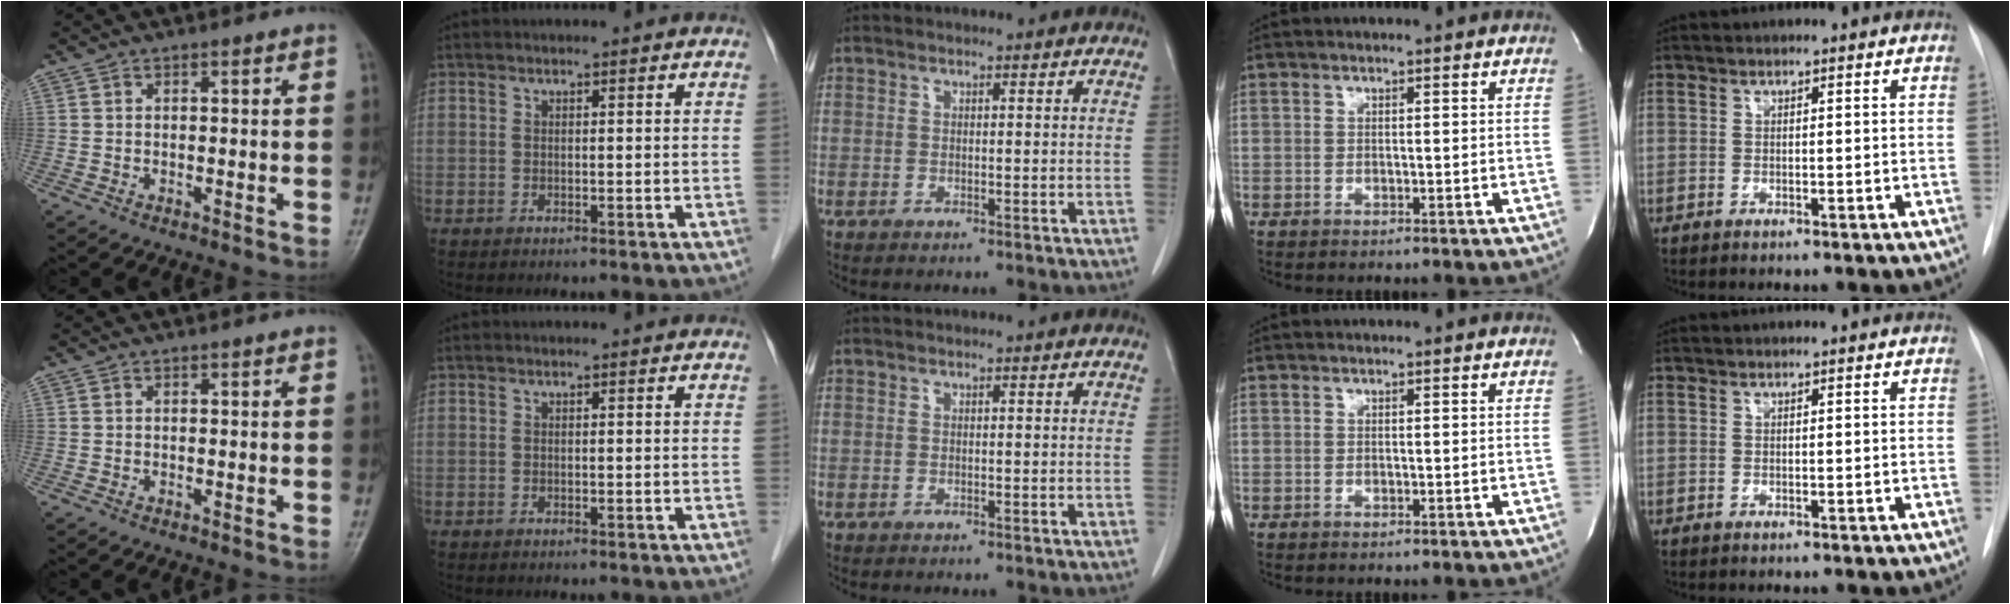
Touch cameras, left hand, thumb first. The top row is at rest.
{}